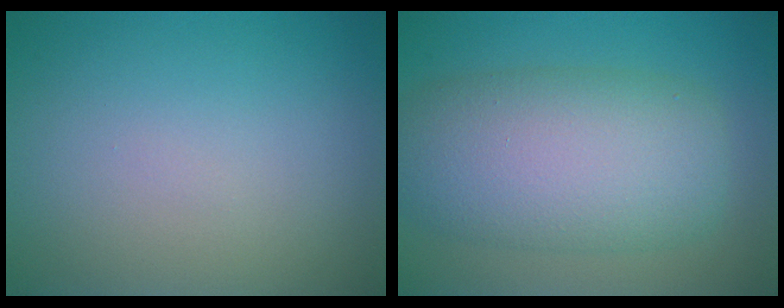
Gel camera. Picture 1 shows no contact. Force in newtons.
{"total": 9.3, "press": 9.3, "slide": 0.2}